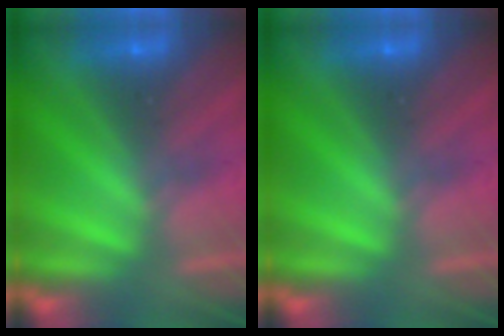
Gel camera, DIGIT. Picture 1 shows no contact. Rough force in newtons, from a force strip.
{"total": 0.0}